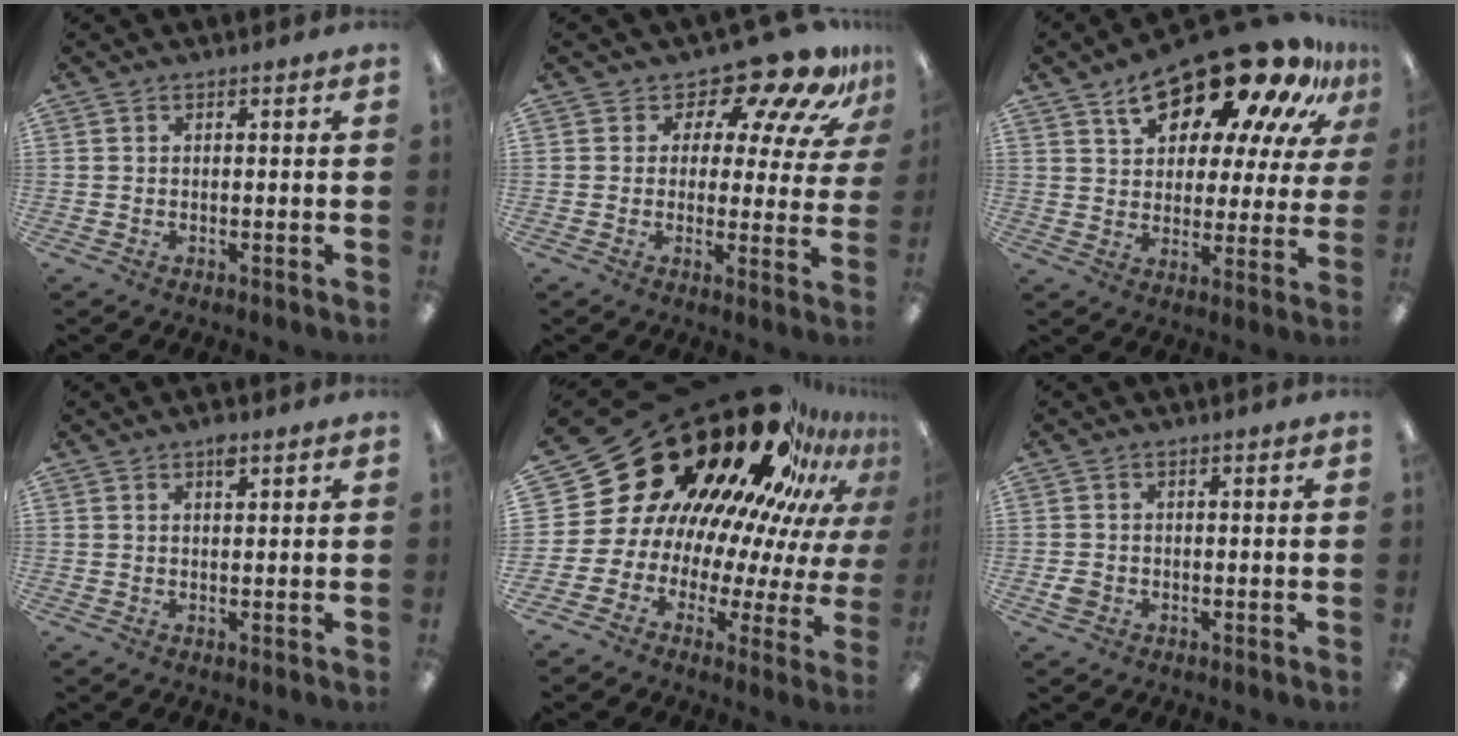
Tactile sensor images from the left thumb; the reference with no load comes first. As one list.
[{"total": 13.7, "force": [10.6, 5.1, 7.0], "torque": [-0.112, -0.085, 0.176]}, {"total": 23.1, "force": [16.1, 8.9, 13.9], "torque": [-0.215, -0.110, 0.265]}, {"total": 2.5, "force": [1.6, 1.1, 1.6], "torque": [-0.019, -0.006, 0.024]}, {"total": 33.1, "force": [21.4, 17.5, 18.2], "torque": [-0.250, -0.202, 0.429]}, {"total": 2.2, "force": [-0.4, 1.9, 0.9], "torque": [-0.016, 0.003, -0.008]}]